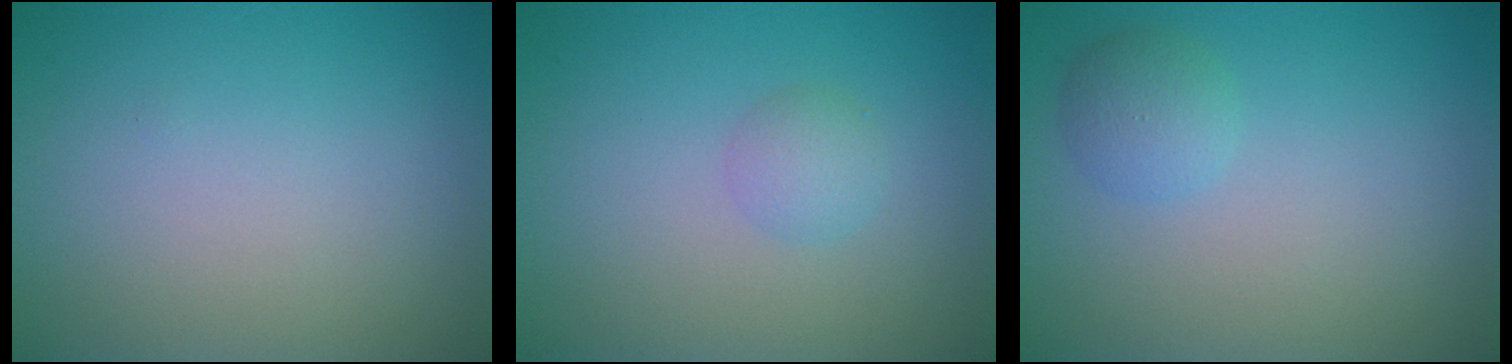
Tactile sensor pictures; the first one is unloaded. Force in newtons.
{"total": 1.5, "press": 1.5, "slide": 0.1}
{"total": 1.8, "press": 1.8, "slide": 0.1}